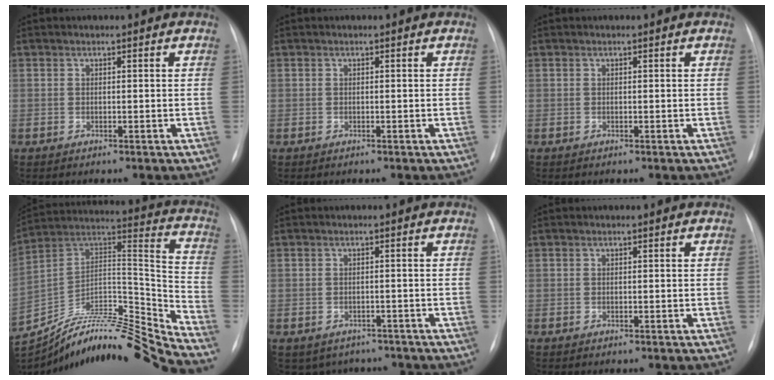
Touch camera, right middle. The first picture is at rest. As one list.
[{"total": 0.0}, {"total": 0.0}, {"total": 26.6, "force": [-24.0, -1.1, 11.3], "torque": [-0.223, 0.008, -0.402]}, {"total": 5.3, "force": [-4.3, 3.1, 0.5], "torque": [0.006, 0.012, -0.050]}, {"total": 0.0}]